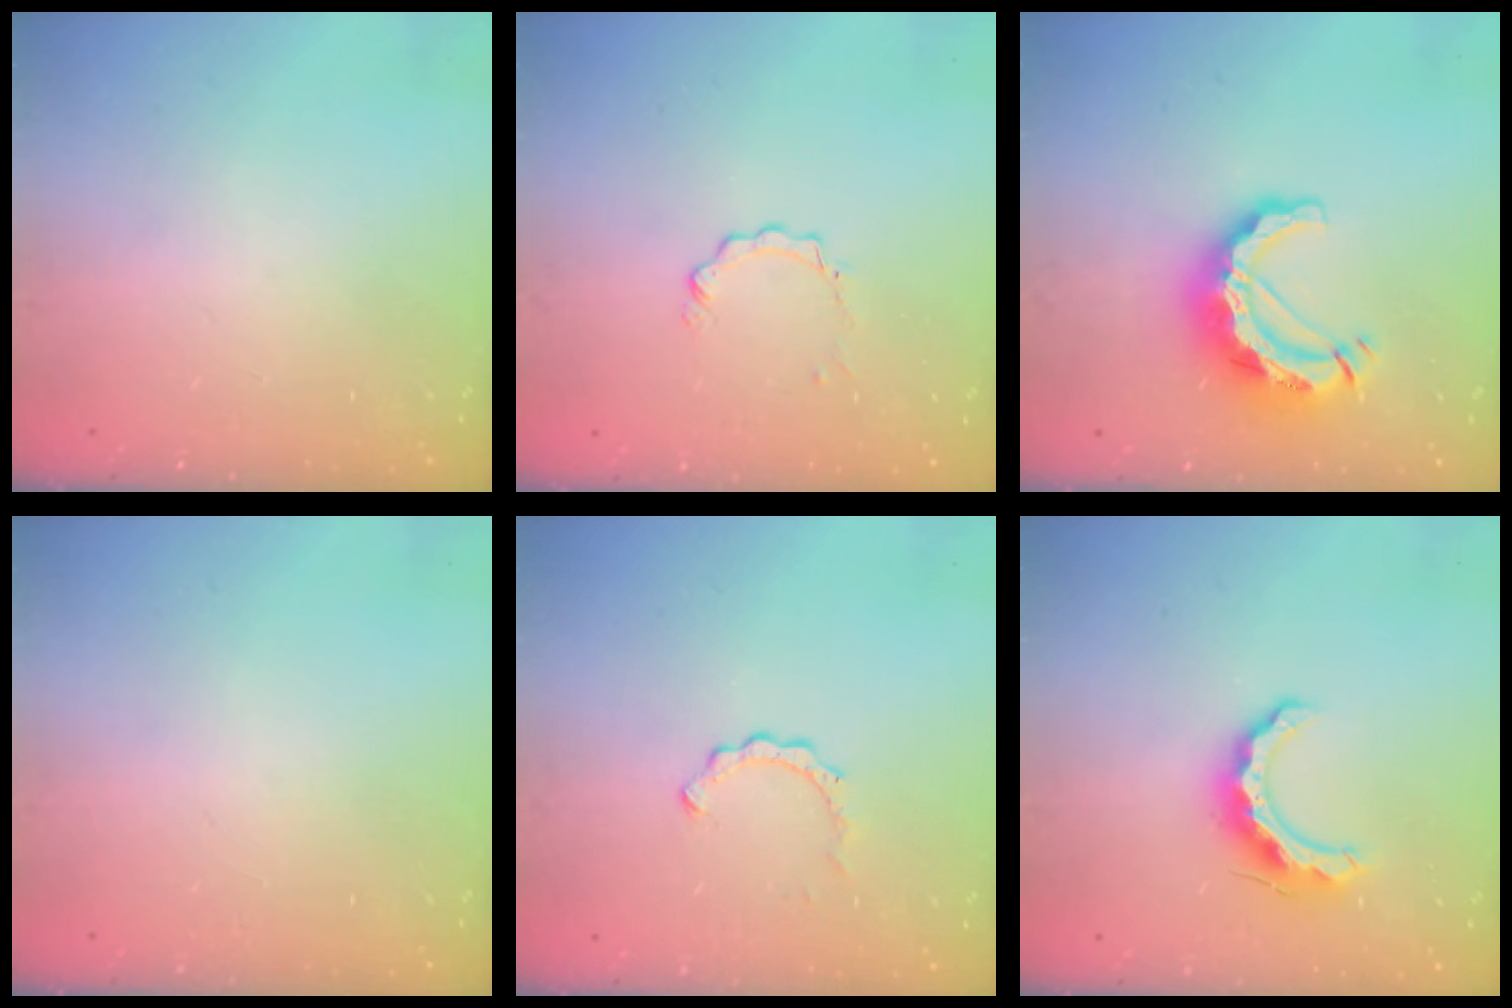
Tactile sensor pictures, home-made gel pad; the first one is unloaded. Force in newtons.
{"total": 2.3, "press": 2.3, "slide": 0.3}
{"total": 13.2, "press": 13.2, "slide": 1.4}
{"total": 0.0}
{"total": 2.3, "press": 2.3, "slide": 0.2}
{"total": 10.7, "press": 10.7, "slide": 0.7}